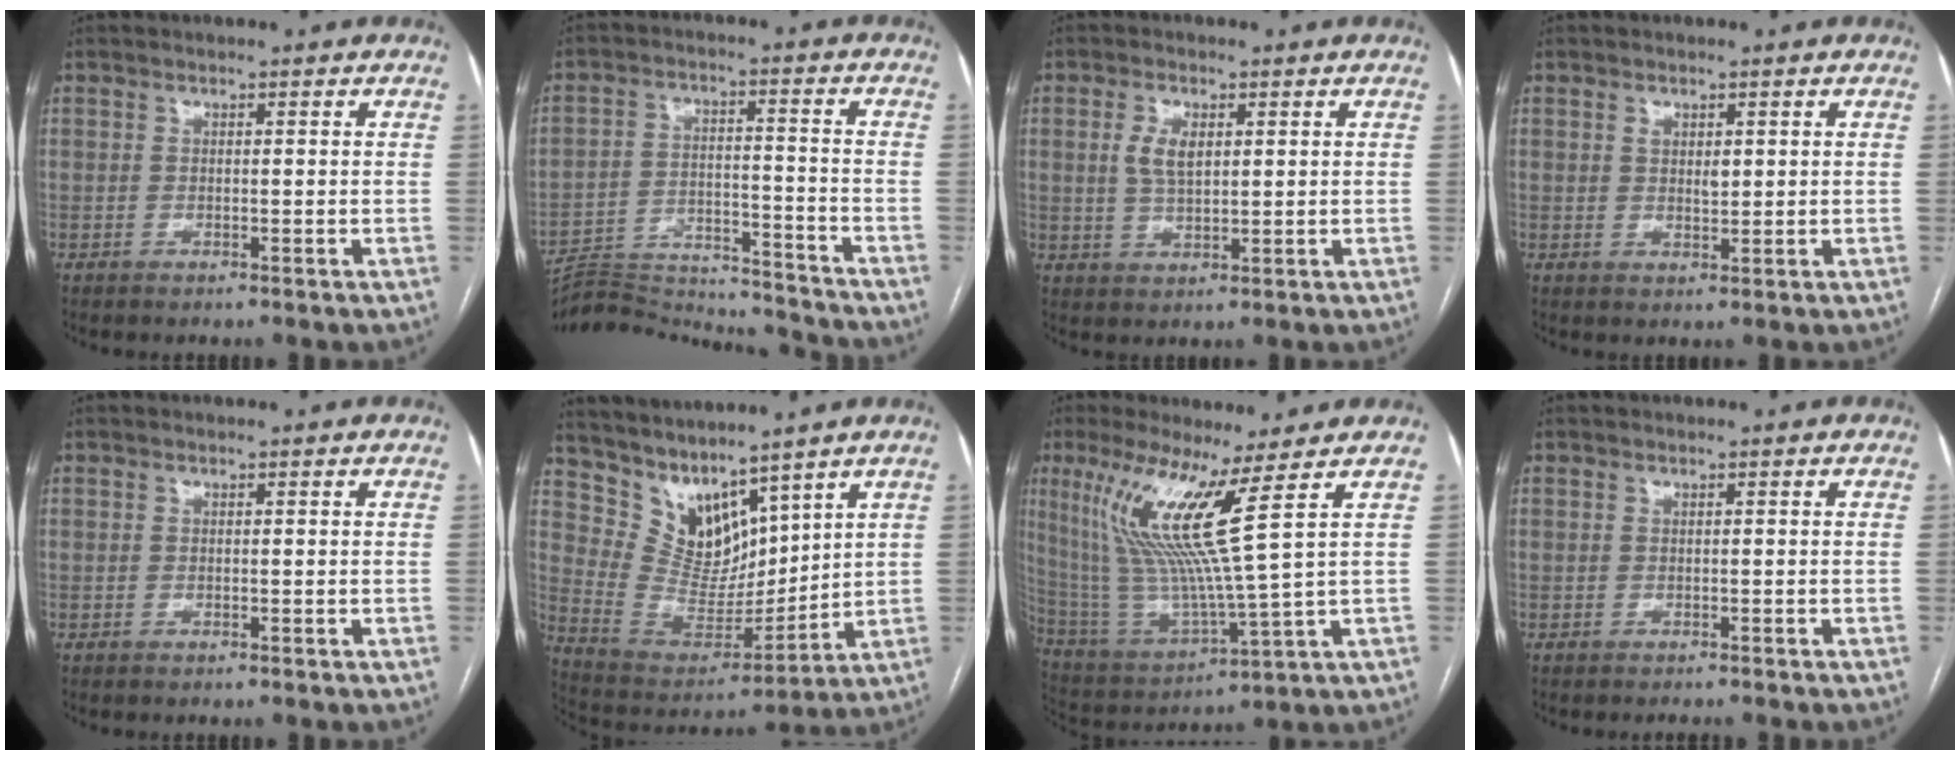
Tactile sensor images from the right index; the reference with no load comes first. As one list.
[{"total": 19.0, "force": [-18.6, 1.1, 3.7], "torque": [-0.085, 0.002, -0.270]}, {"total": 4.6, "force": [1.3, 2.3, 3.9], "torque": [-0.079, 0.004, 0.028]}, {"total": 2.0, "force": [0.6, 1.1, 1.6], "torque": [-0.023, -0.003, 0.011]}, {"total": 0.0}, {"total": 10.5, "force": [9.1, 4.3, 3.1], "torque": [-0.070, 0.008, 0.196]}, {"total": 14.0, "force": [6.3, -1.7, 12.4], "torque": [-0.262, -0.018, 0.127]}, {"total": 1.6, "force": [-1.4, 0.1, 0.7], "torque": [-0.009, -0.003, -0.015]}]